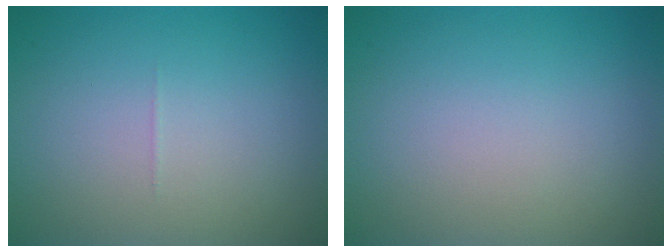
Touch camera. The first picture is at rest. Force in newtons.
{"total": 0.0}